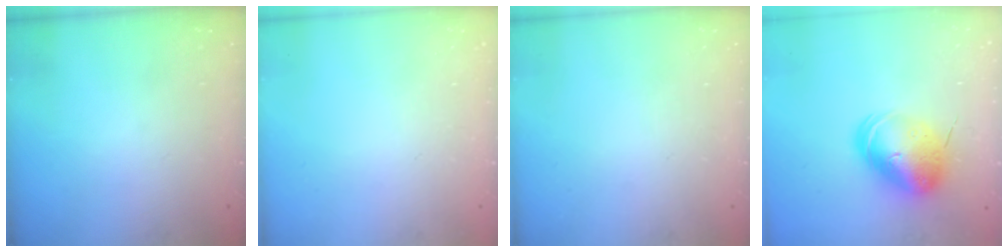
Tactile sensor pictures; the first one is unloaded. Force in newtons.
{"total": 0.0}
{"total": 0.0}
{"total": 12.4, "press": 12.2, "slide": 2.4}